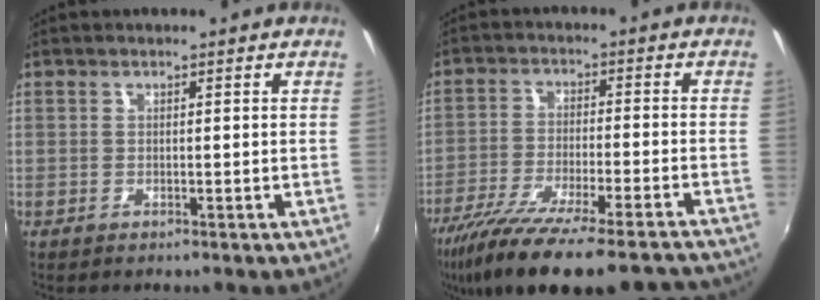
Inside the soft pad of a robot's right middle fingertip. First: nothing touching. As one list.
[{"total": 22.2, "force": [-18.6, 3.4, 11.6], "torque": [-0.214, -0.056, -0.284]}]